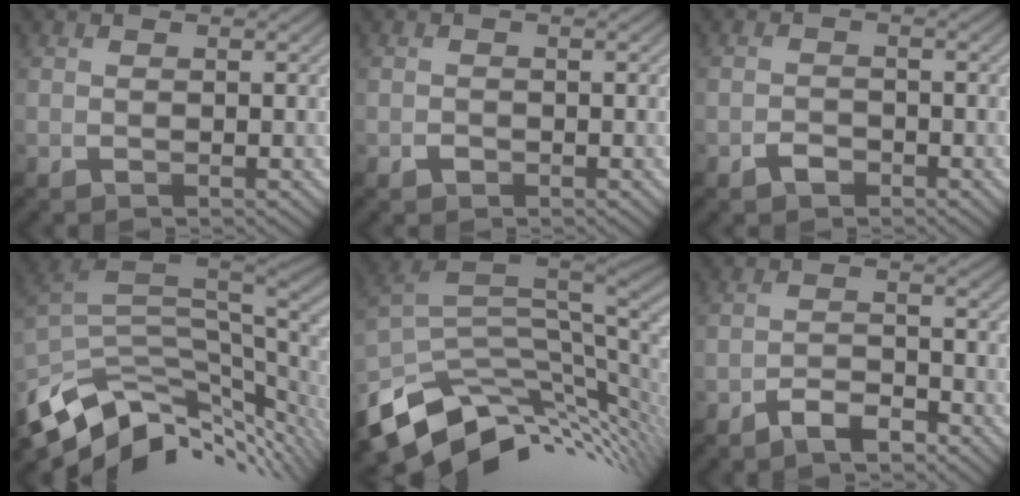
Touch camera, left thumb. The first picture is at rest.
{"total": 0.9, "force": [-0.6, 0.6, 0.1], "torque": [0.004, -0.003, -0.011]}
{"total": 2.0, "force": [-1.5, 1.1, 0.7], "torque": [-0.006, 0.002, -0.030]}
{"total": 12.5, "force": [-4.0, 6.4, 9.9], "torque": [-0.207, -0.029, -0.060]}
{"total": 13.4, "force": [-4.2, 7.5, 10.3], "torque": [-0.220, -0.024, -0.067]}
{"total": 4.0, "force": [-3.3, 1.2, 1.9], "torque": [-0.034, 0.003, -0.068]}